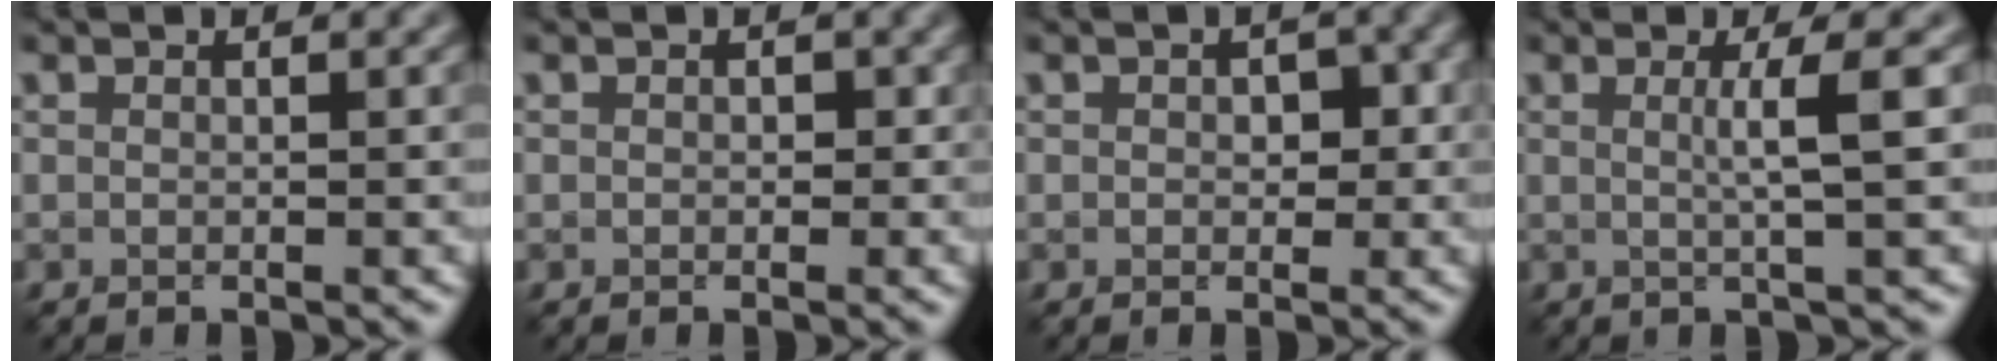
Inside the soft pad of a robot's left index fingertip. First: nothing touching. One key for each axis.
{"total": 0.7, "fx": 0.0, "fy": 0.6, "fz": 0.3, "tx": -0.001, "ty": -0.005, "tz": -0.003}
{"total": 2.0, "fx": 0.1, "fy": 1.4, "fz": 1.4, "tx": -0.017, "ty": -0.001, "tz": 0.000}
{"total": 3.3, "fx": 0.4, "fy": 0.6, "fz": 3.2, "tx": -0.051, "ty": 0.004, "tz": 0.000}